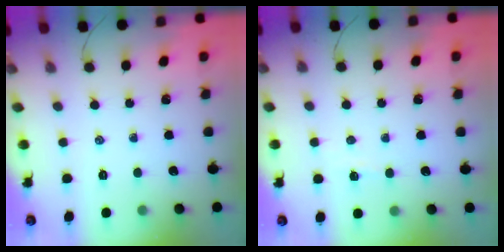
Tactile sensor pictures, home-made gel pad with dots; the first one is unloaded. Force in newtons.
{"total": 3.1, "press": 3.0, "slide": 0.8}